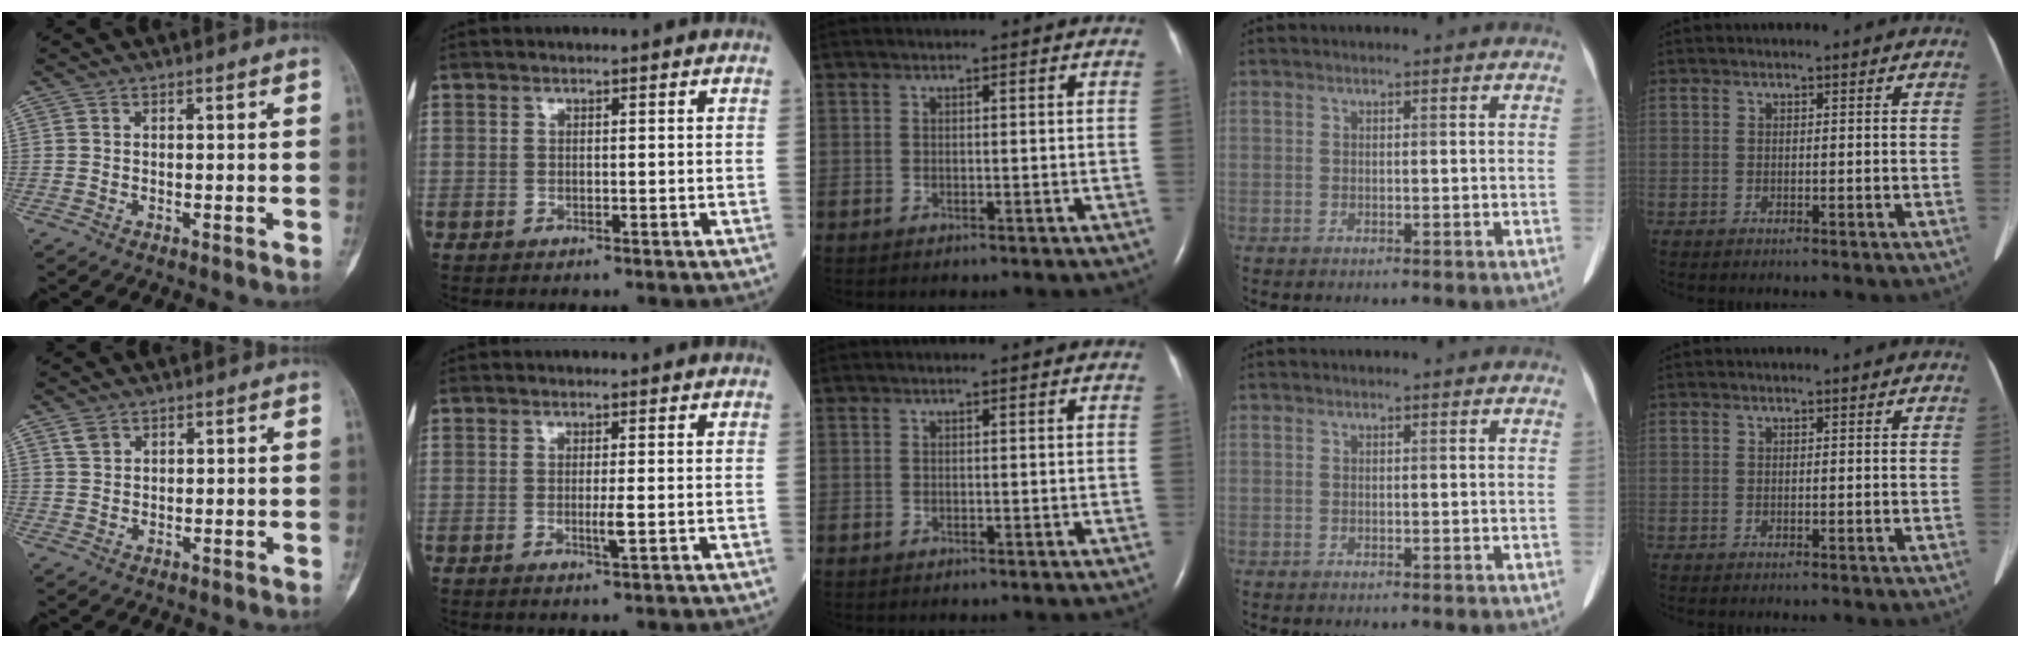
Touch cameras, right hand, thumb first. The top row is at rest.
{"thumb": {"total": 2.1, "force": [1.3, 1.4, 0.9], "torque": [-0.012, 0.000, 0.028]}, "index": {"total": 1.9, "force": [-0.4, -0.2, 1.9], "torque": [-0.035, -0.005, -0.006]}}